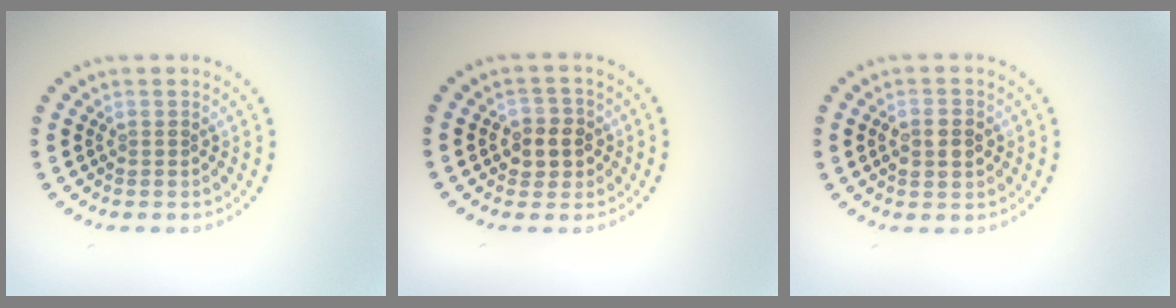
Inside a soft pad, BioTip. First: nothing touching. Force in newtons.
{"total": 2.8, "press": 2.7, "slide": 0.7}
{"total": 3.1, "press": 3.1, "slide": 0.4}